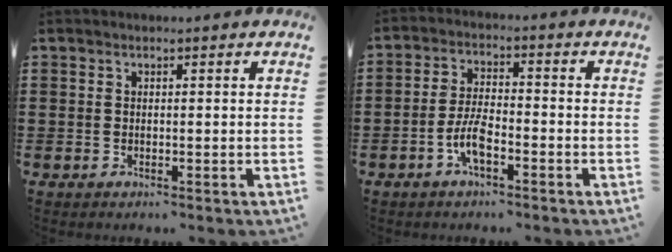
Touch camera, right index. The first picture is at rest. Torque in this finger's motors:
{"motor_torque": [2.14, 0.00, 0.65, 0.02]}